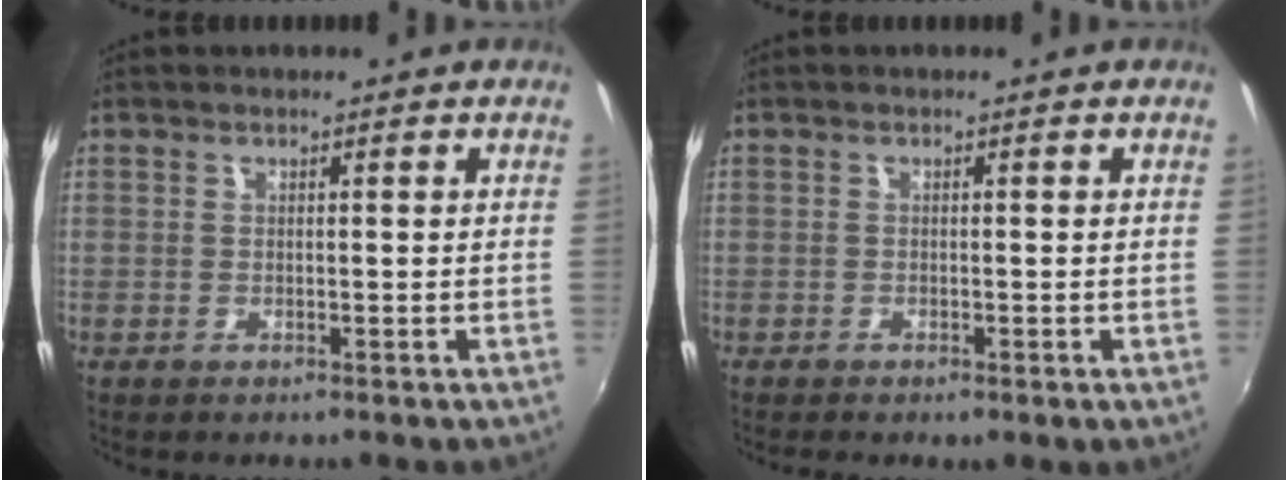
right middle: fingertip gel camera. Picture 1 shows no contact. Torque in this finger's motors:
{"motor_torque": [1.09, -1.05, 0.17, 0.04]}